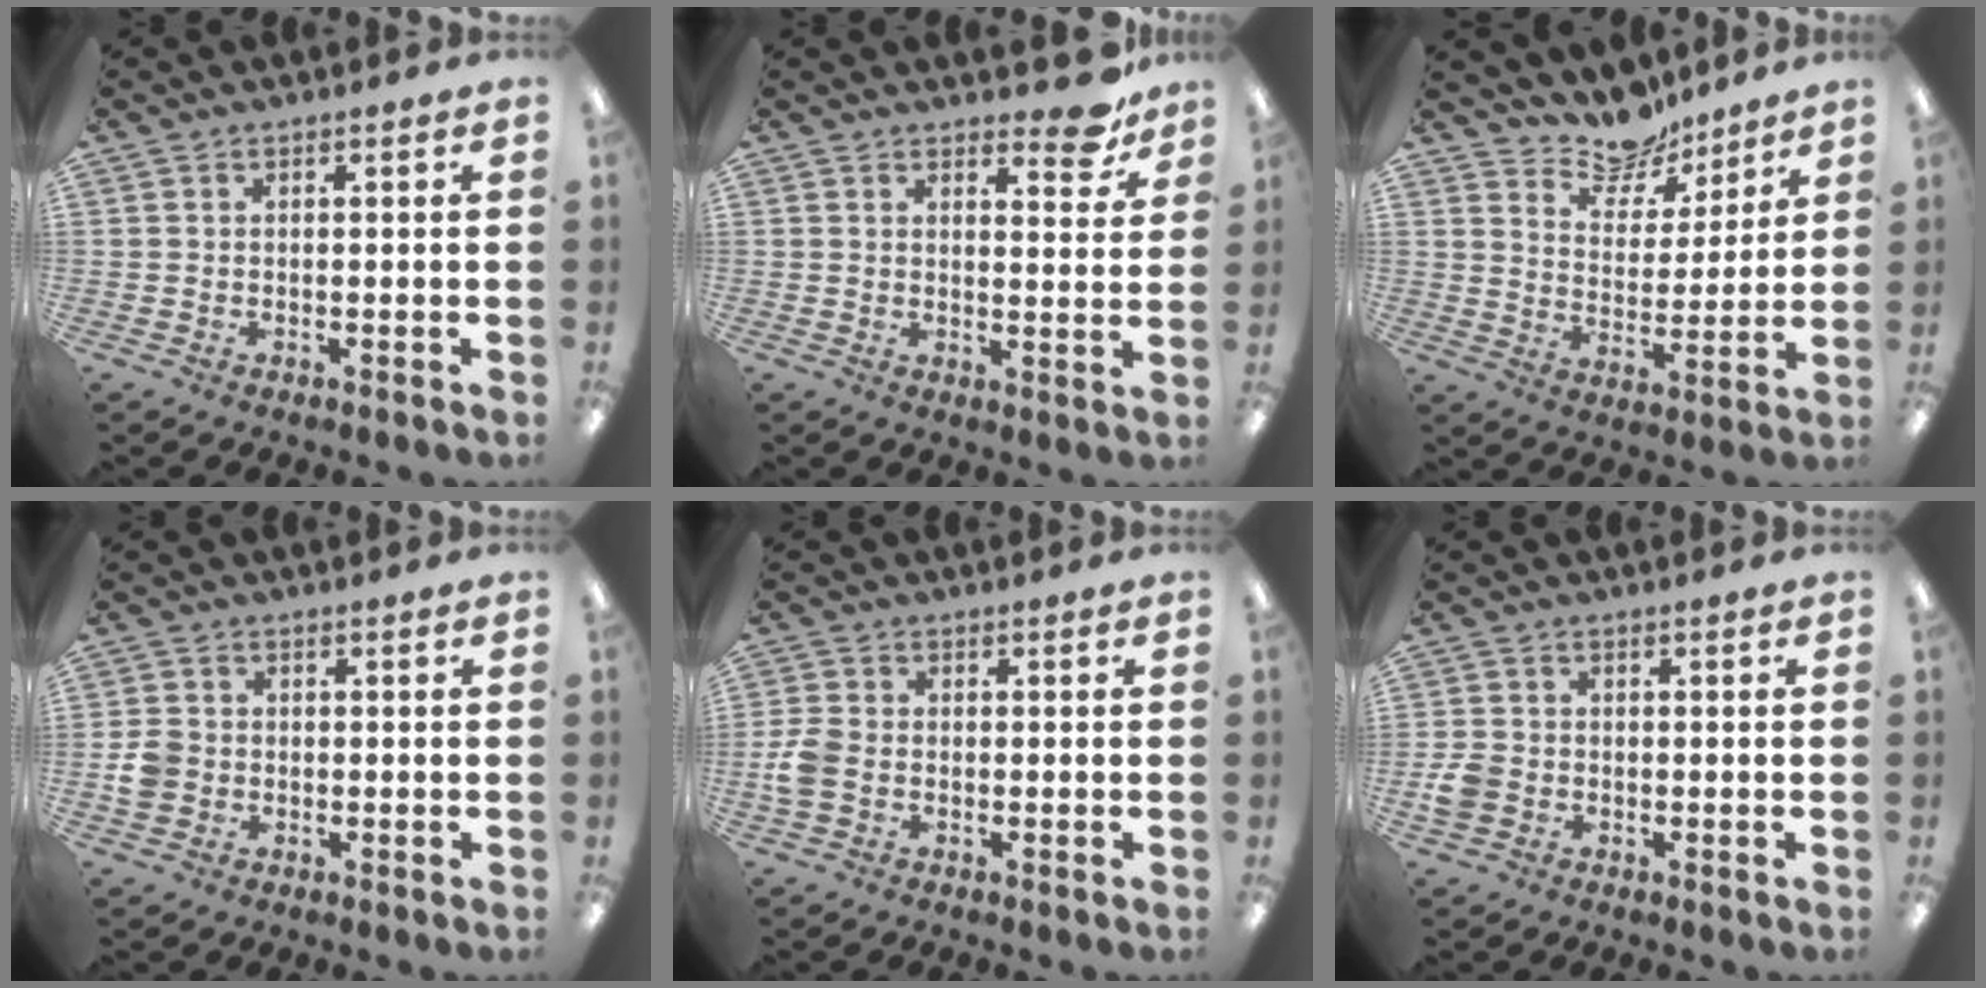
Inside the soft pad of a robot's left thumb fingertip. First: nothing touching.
{"total": 7.9, "force": [6.2, 2.8, 4.0], "torque": [-0.039, -0.040, 0.104]}
{"total": 11.9, "force": [10.7, 4.7, 2.1], "torque": [-0.041, -0.079, 0.201]}
{"total": 4.0, "force": [-0.7, 3.5, 1.8], "torque": [-0.022, 0.007, -0.012]}
{"total": 4.9, "force": [-1.0, 3.4, 3.3], "torque": [-0.067, 0.007, -0.018]}
{"total": 3.9, "force": [-1.2, 3.2, 1.8], "torque": [-0.028, 0.003, -0.023]}